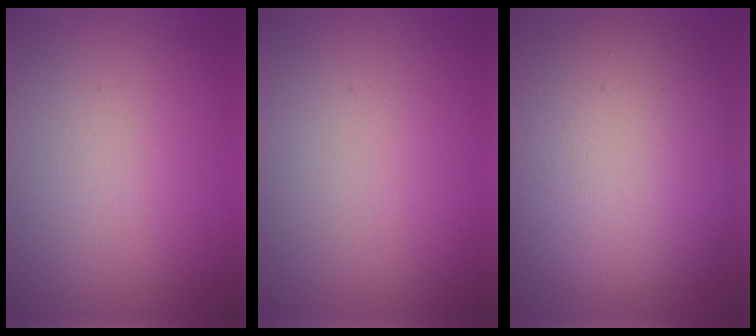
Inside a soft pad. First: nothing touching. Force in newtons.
{"total": 0.0}
{"total": 11.1, "press": 11.1, "slide": 0.8}